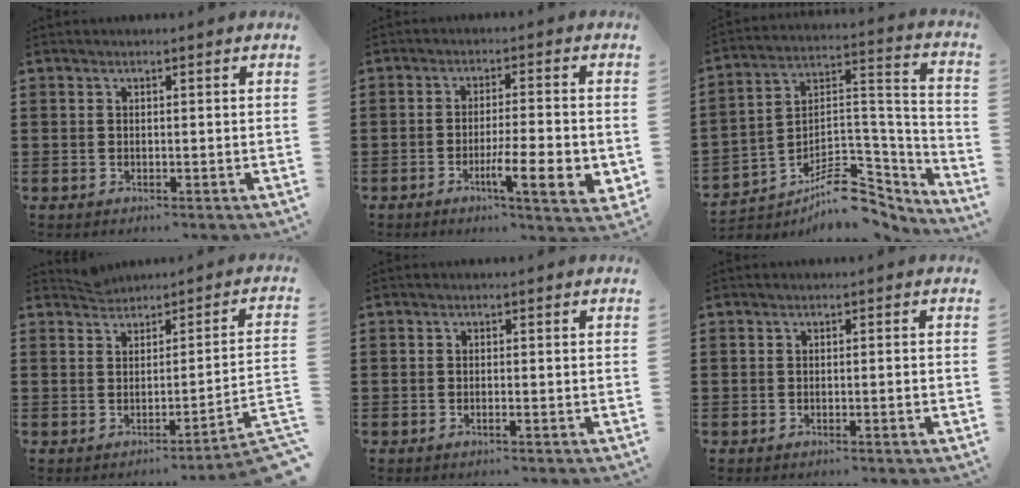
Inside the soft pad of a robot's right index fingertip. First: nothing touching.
{"total": 7.9, "force": [-2.7, 1.2, 7.3], "torque": [-0.108, -0.007, -0.042]}
{"total": 9.4, "force": [-6.1, 5.2, 5.0], "torque": [-0.078, 0.016, -0.108]}
{"total": 1.9, "force": [-0.3, -0.7, 1.8], "torque": [-0.035, -0.010, -0.006]}
{"total": 0.6, "force": [-0.4, 0.0, 0.5], "torque": [-0.009, -0.003, -0.006]}
{"total": 0.9, "force": [-0.4, -0.3, 0.8], "torque": [-0.012, -0.005, -0.008]}